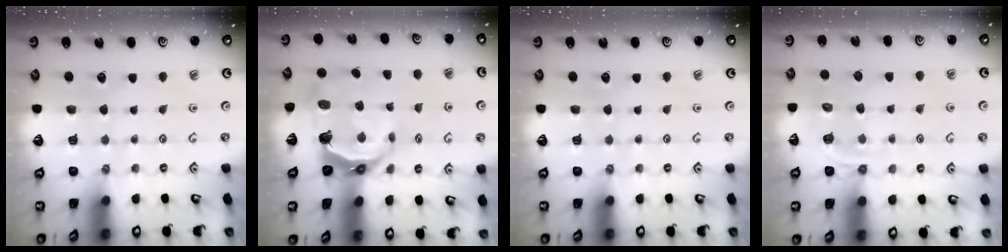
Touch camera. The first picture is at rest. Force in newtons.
{"total": 9.2, "press": 7.5, "slide": 5.2}
{"total": 0.0}
{"total": 5.0, "press": 4.6, "slide": 2.0}